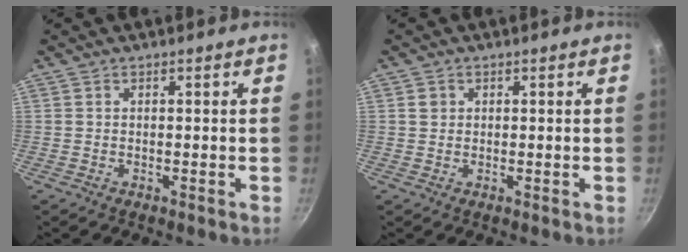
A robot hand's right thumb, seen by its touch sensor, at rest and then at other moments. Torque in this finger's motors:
{"motor_torque": [0.51, 0.38, 0.24, 0.35, -0.02]}